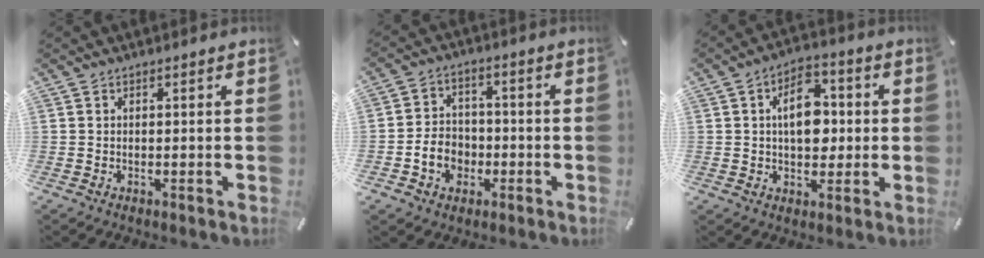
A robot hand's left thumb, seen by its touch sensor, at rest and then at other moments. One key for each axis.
{"total": 7.6, "fx": -2.2, "fy": 6.5, "fz": 3.2, "tx": -0.069, "ty": 0.015, "tz": -0.040}
{"total": 10.8, "fx": 1.0, "fy": 7.3, "fz": 7.9, "tx": -0.119, "ty": 0.005, "tz": 0.015}